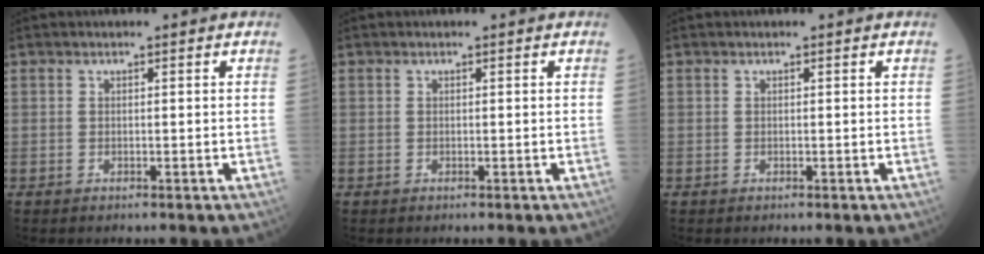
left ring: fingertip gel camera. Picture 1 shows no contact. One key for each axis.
{"total": 0.0}
{"total": 0.0}